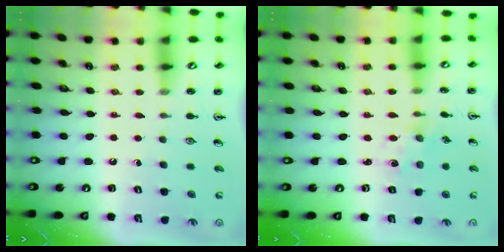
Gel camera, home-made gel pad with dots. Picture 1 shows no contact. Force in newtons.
{"total": 0.8, "press": 0.8, "slide": 0.2}